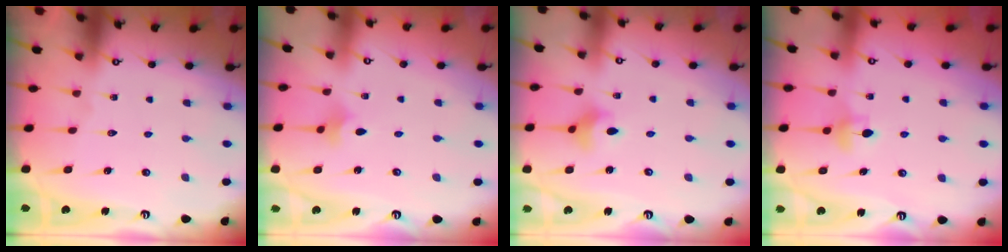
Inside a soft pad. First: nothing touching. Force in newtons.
{"total": 2.3, "press": 2.2, "slide": 0.5}
{"total": 4.5, "press": 4.5, "slide": 0.6}
{"total": 4.7, "press": 4.6, "slide": 0.8}